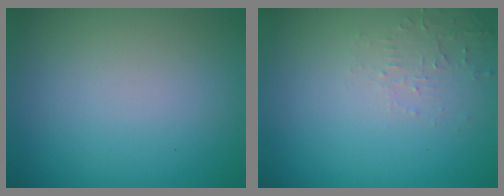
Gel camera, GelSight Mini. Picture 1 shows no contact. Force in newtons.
{"total": 1.5, "press": 1.5, "slide": 0.3}